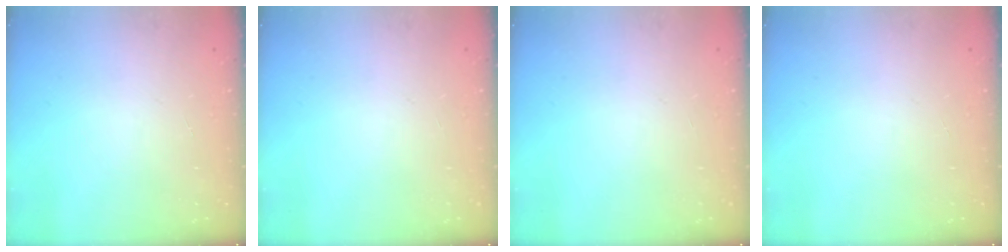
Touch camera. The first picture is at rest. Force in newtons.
{"total": 0.0}
{"total": 0.0}
{"total": 0.0}